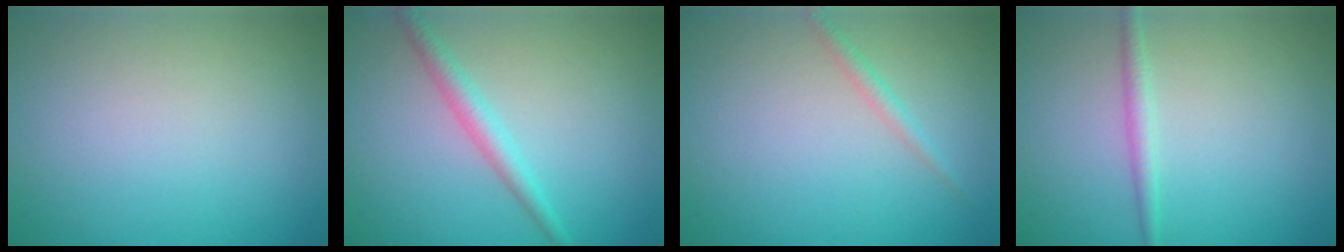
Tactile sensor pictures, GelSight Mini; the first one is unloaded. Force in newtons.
{"total": 2.1, "press": 2.1, "slide": 0.1}
{"total": 1.1, "press": 1.1, "slide": 0.1}
{"total": 1.4, "press": 1.4, "slide": 0.1}